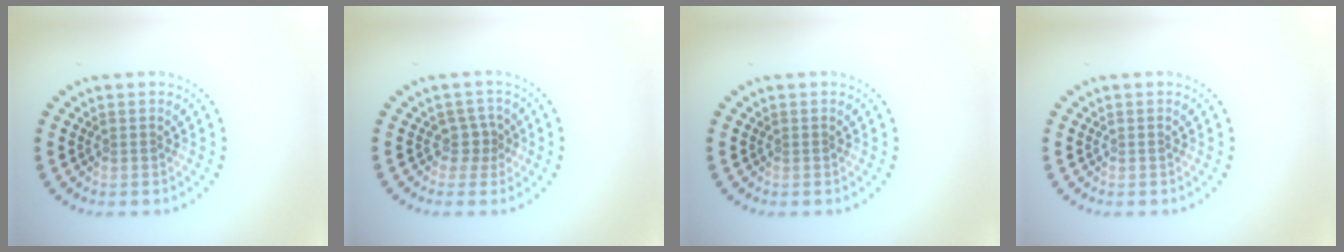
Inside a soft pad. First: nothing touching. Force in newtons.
{"total": 1.8, "press": 1.1, "slide": 1.4}
{"total": 0.0}
{"total": 0.0}